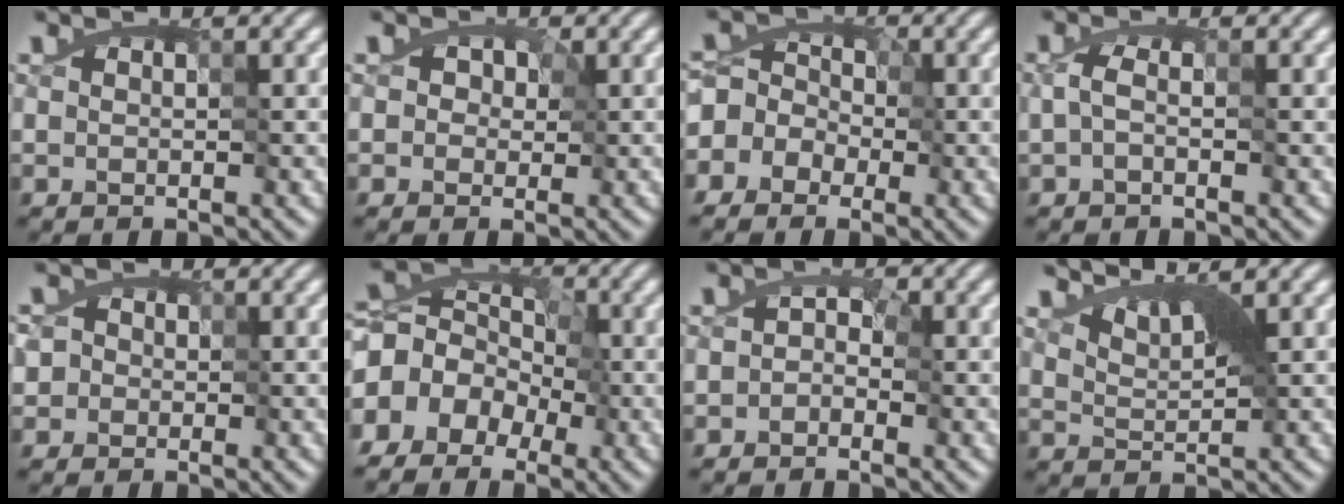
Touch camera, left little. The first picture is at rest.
{"total": 3.1, "force": [0.4, 2.7, 1.4], "torque": [-0.026, 0.011, 0.001]}
{"total": 5.4, "force": [-3.2, 4.3, 0.1], "torque": [0.008, 0.028, -0.090]}
{"total": 1.6, "force": [-1.2, 0.5, 1.0], "torque": [-0.023, -0.004, -0.012]}
{"total": 3.1, "force": [0.5, 2.9, 1.0], "torque": [-0.027, 0.011, 0.006]}
{"total": 8.4, "force": [-3.8, 7.0, 2.7], "torque": [-0.048, 0.025, -0.095]}
{"total": 1.8, "force": [-1.2, 1.2, 0.3], "torque": [0.005, 0.005, -0.020]}
{"total": 2.3, "force": [1.6, 0.8, 1.5], "torque": [-0.037, 0.001, 0.027]}